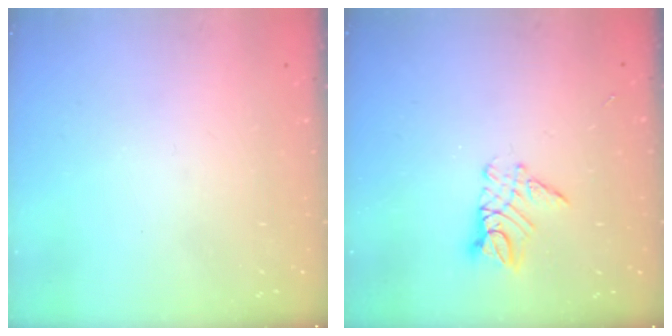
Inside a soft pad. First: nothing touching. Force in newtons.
{"total": 9.0, "press": 9.0, "slide": 0.8}